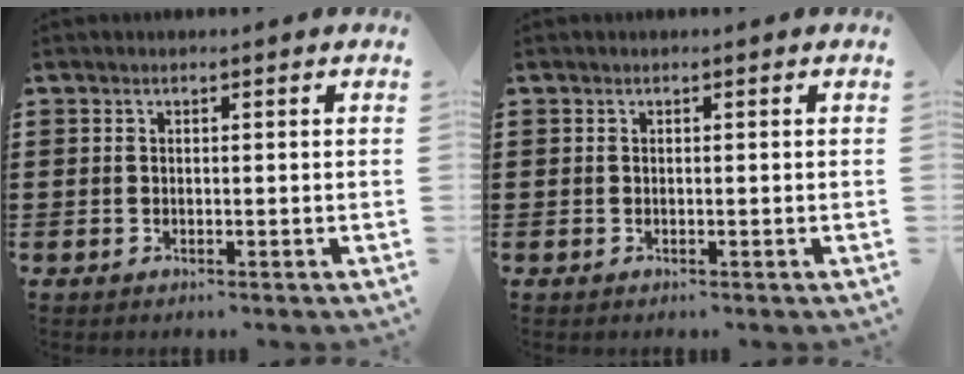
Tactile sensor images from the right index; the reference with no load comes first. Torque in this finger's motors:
{"motor_torque": [0.00, 0.01, 0.00, 0.00]}